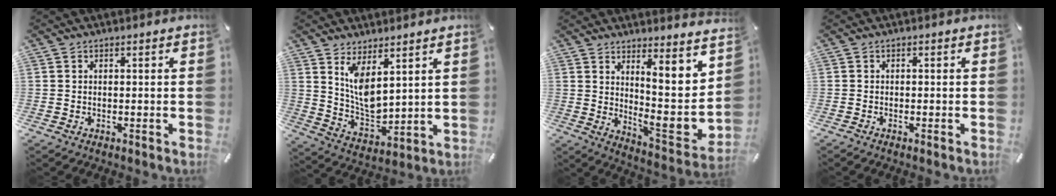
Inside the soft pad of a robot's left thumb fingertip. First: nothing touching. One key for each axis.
{"total": 9.0, "fx": 5.1, "fy": 4.3, "fz": 6.0, "tx": -0.118, "ty": -0.029, "tz": 0.098}
{"total": 11.9, "fx": 4.1, "fy": 4.8, "fz": 10.1, "tx": -0.107, "ty": -0.084, "tz": 0.070}
{"total": 0.8, "fx": -0.4, "fy": 0.1, "fz": 0.6, "tx": -0.011, "ty": -0.001, "tz": -0.007}